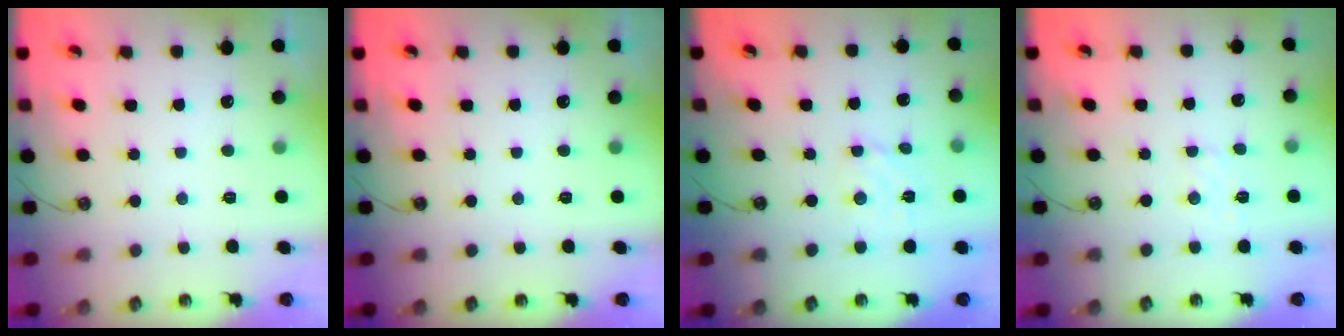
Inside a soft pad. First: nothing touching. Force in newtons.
{"total": 0.0}
{"total": 3.2, "press": 3.2, "slide": 0.5}
{"total": 3.8, "press": 3.8, "slide": 0.5}